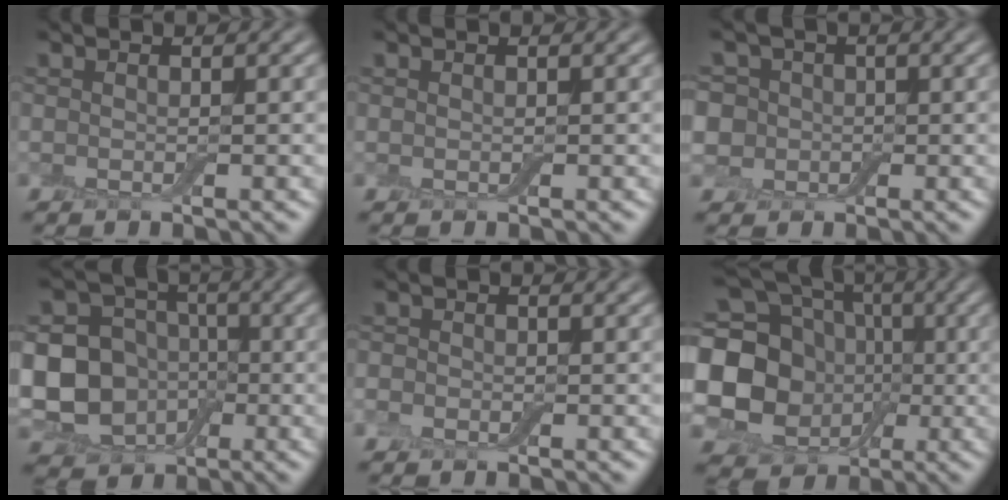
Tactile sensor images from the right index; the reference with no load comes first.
{"total": 0.0}
{"total": 6.0, "force": [1.0, 5.3, 2.5], "torque": [-0.039, 0.032, -0.018]}
{"total": 11.7, "force": [-1.7, 10.7, 4.3], "torque": [-0.113, -0.007, -0.049]}
{"total": 1.1, "force": [-0.5, 0.9, 0.3], "torque": [-0.004, -0.001, -0.012]}
{"total": 15.4, "force": [-0.3, 13.6, 7.3], "torque": [-0.163, 0.004, -0.039]}